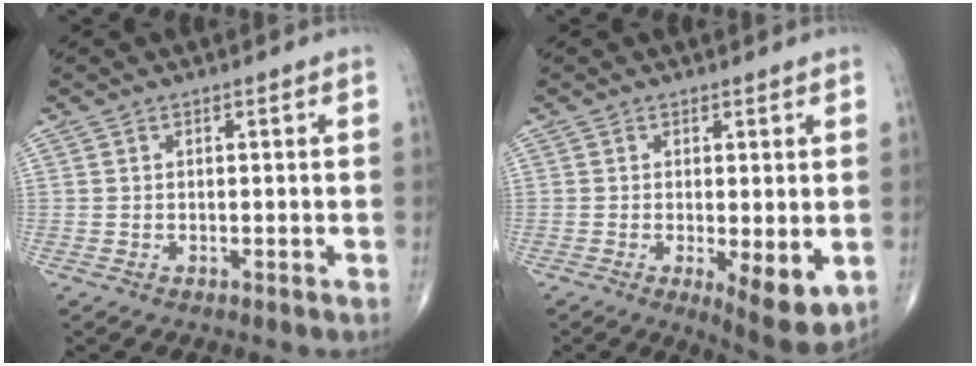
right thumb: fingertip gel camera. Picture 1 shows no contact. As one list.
[{"total": 7.6, "force": [-1.5, 2.5, 7.1], "torque": [-0.101, -0.024, -0.019]}]